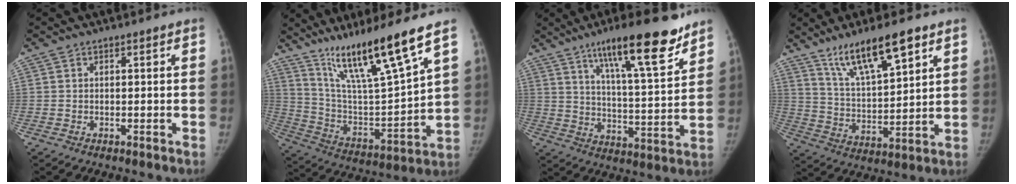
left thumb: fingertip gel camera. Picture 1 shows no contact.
{"total": 19.8, "force": [13.7, 1.1, 14.2], "torque": [-0.222, -0.070, 0.253]}
{"total": 18.6, "force": [12.3, 3.6, 13.4], "torque": [-0.180, -0.065, 0.197]}
{"total": 14.2, "force": [9.3, 3.8, 10.1], "torque": [-0.161, -0.046, 0.178]}